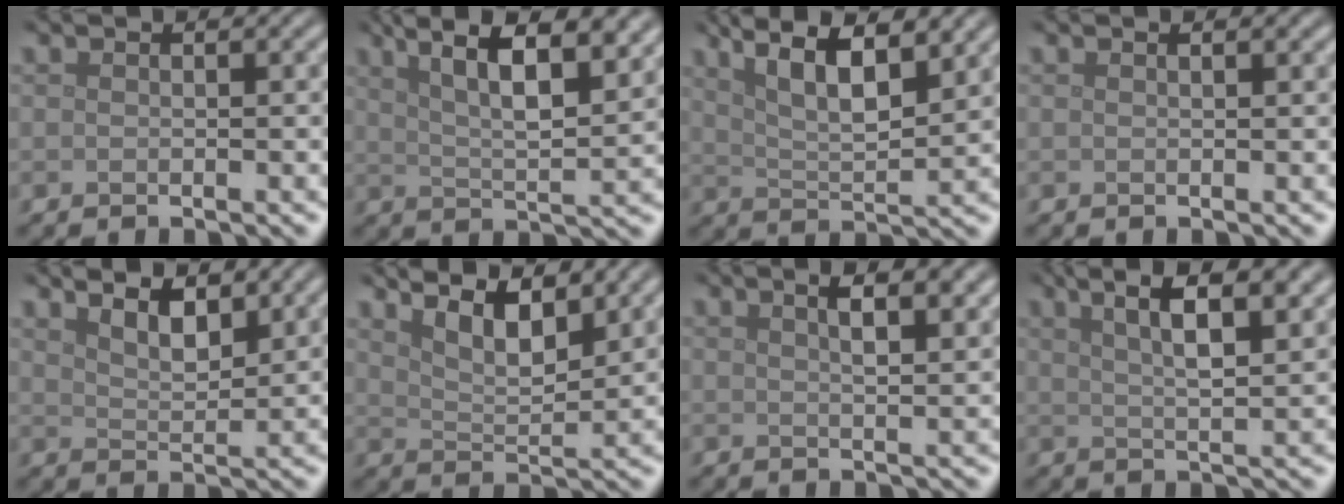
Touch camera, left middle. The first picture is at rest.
{"total": 10.9, "force": [6.6, 3.5, 7.9], "torque": [-0.114, 0.032, 0.076]}
{"total": 7.9, "force": [5.0, 2.3, 5.7], "torque": [-0.087, 0.019, 0.064]}
{"total": 0.7, "force": [0.5, 0.1, 0.5], "torque": [-0.009, 0.002, 0.008]}
{"total": 3.7, "force": [2.9, 1.1, 2.0], "torque": [-0.032, 0.004, 0.040]}
{"total": 5.1, "force": [3.6, 1.5, 3.3], "torque": [-0.057, 0.007, 0.052]}
{"total": 5.3, "force": [2.9, 2.0, 4.0], "torque": [-0.030, 0.023, 0.021]}
{"total": 8.5, "force": [4.7, 2.8, 6.5], "torque": [-0.080, 0.031, 0.050]}